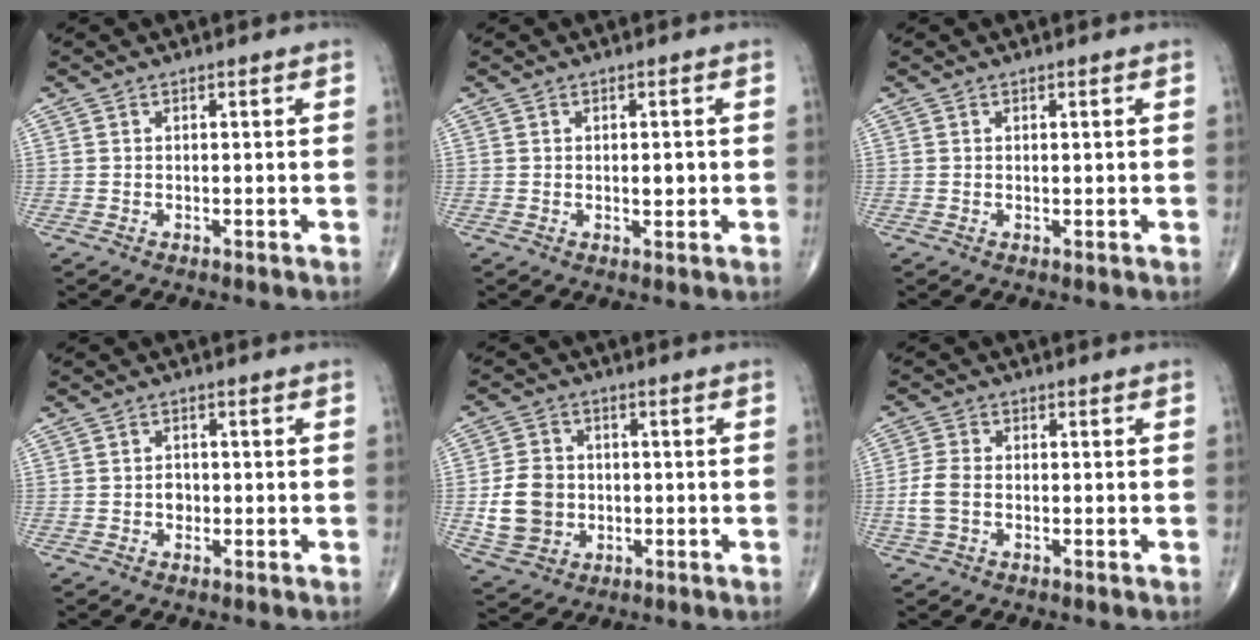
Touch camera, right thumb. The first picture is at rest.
{"total": 2.1, "force": [0.0, 1.0, 1.9], "torque": [-0.020, 0.000, -0.001]}
{"total": 0.5, "force": [0.1, 0.2, 0.5], "torque": [-0.006, -0.001, 0.002]}
{"total": 1.7, "force": [-0.4, 1.4, 0.9], "torque": [-0.006, 0.006, -0.008]}
{"total": 9.3, "force": [-1.0, 7.8, 4.9], "torque": [-0.072, 0.008, -0.012]}
{"total": 4.4, "force": [-0.9, 2.8, 3.3], "torque": [-0.083, 0.012, -0.021]}